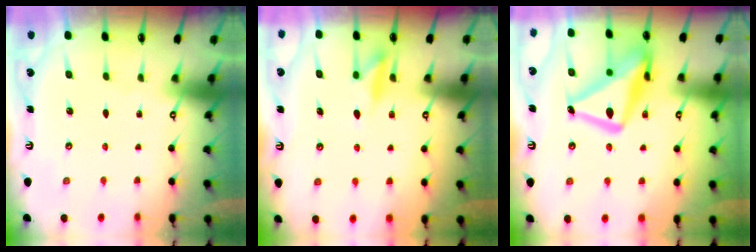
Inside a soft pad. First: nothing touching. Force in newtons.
{"total": 10.5, "press": 10.4, "slide": 1.2}
{"total": 20.4, "press": 20.4, "slide": 1.7}